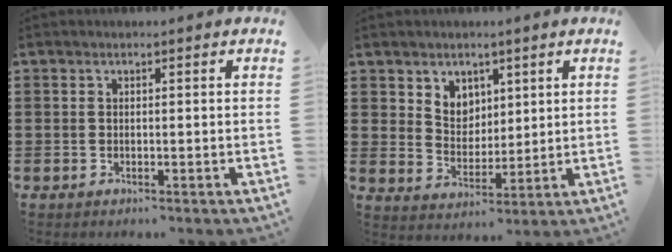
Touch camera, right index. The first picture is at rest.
{"total": 5.1, "force": [3.4, 3.8, 0.4], "torque": [-0.030, 0.004, 0.063]}